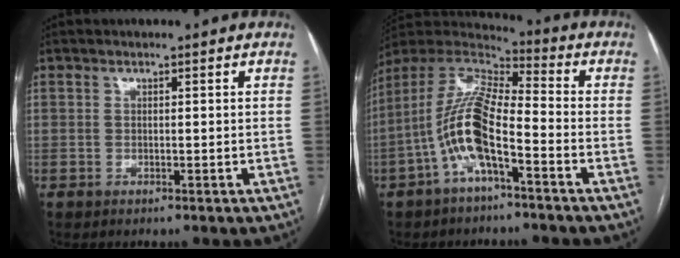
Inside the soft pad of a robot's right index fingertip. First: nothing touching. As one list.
[{"total": 12.7, "force": [-4.6, 3.0, 11.4], "torque": [-0.243, 0.017, -0.089]}]